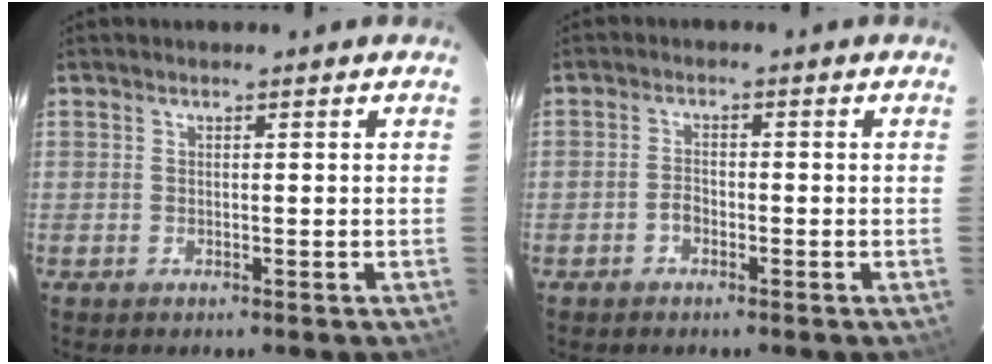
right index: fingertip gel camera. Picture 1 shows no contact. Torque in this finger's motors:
{"motor_torque": [0.32, -0.03, 0.13, -0.01]}